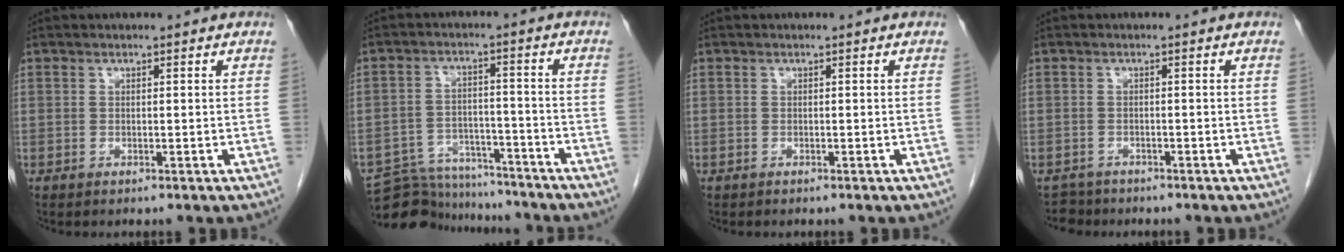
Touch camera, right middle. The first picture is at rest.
{"total": 11.7, "force": [-11.3, 3.1, 1.1], "torque": [-0.017, 0.018, -0.176]}
{"total": 0.0}
{"total": 2.2, "force": [-1.9, 0.9, -0.7], "torque": [0.006, -0.001, -0.034]}